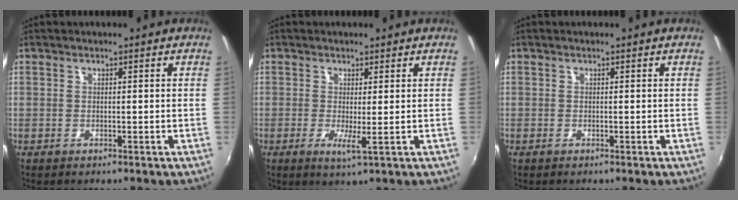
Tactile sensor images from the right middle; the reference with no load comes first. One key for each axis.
{"total": 2.5, "fx": -0.2, "fy": -0.1, "fz": 2.5, "tx": -0.050, "ty": -0.011, "tz": -0.005}
{"total": 0.0}